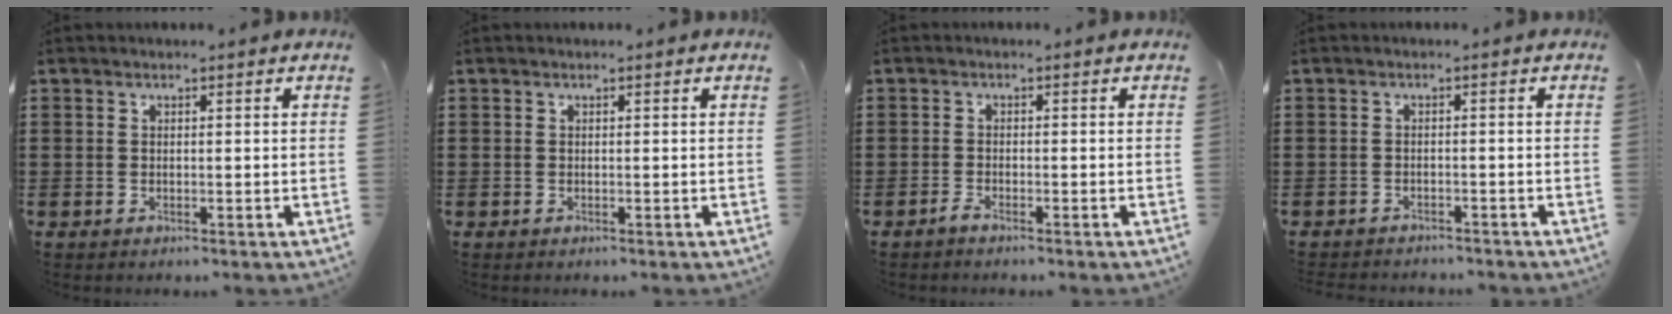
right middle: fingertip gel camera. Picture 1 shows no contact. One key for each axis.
{"total": 0.0}
{"total": 1.0, "fx": -0.8, "fy": 0.0, "fz": 0.6, "tx": -0.011, "ty": -0.005, "tz": -0.014}
{"total": 1.5, "fx": -1.4, "fy": 0.1, "fz": 0.0, "tx": -0.005, "ty": 0.000, "tz": -0.031}